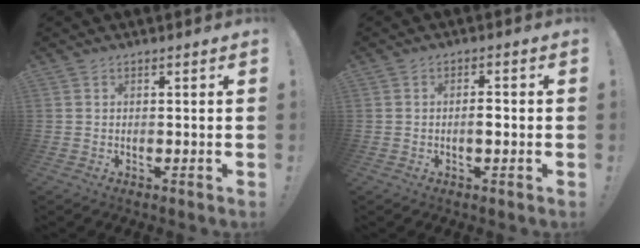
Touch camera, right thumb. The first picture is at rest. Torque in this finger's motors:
{"motor_torque": [0.50, 0.69, 0.44, -0.48, 0.00]}